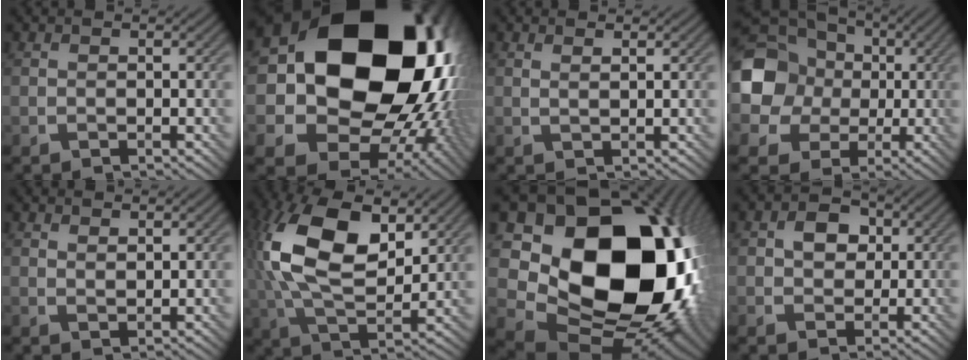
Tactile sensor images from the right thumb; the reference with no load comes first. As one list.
[{"total": 24.9, "force": [4.8, 20.1, 13.8], "torque": [-0.278, -0.027, 0.089]}, {"total": 1.0, "force": [0.7, 0.1, 0.8], "torque": [-0.014, -0.002, 0.014]}, {"total": 15.2, "force": [0.7, 13.8, 6.4], "torque": [-0.176, -0.004, -0.025]}, {"total": 1.4, "force": [1.1, 0.4, 0.7], "torque": [-0.015, -0.005, 0.024]}, {"total": 16.3, "force": [4.8, 8.6, 13.0], "torque": [-0.292, 0.014, 0.087]}, {"total": 21.9, "force": [2.5, 16.9, 13.6], "torque": [-0.270, -0.056, 0.097]}, {"total": 4.0, "force": [0.6, 3.3, 2.2], "torque": [-0.038, 0.008, 0.002]}]